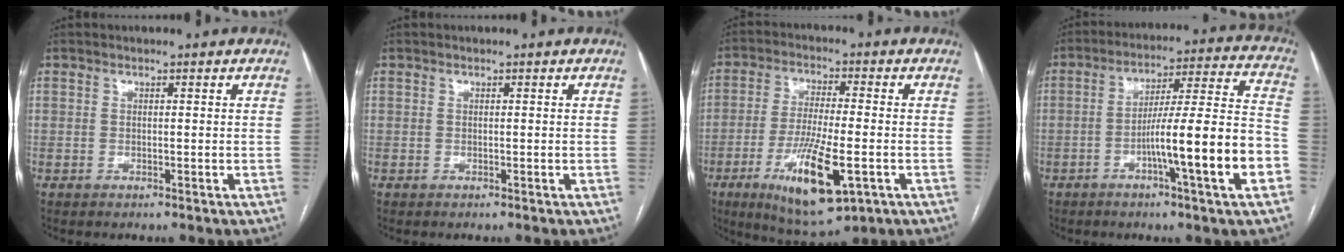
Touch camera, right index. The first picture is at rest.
{"total": 0.0}
{"total": 13.8, "force": [-5.1, 2.8, 12.5], "torque": [-0.234, -0.026, -0.077]}
{"total": 15.5, "force": [-5.4, -0.3, 14.5], "torque": [-0.228, 0.008, -0.086]}